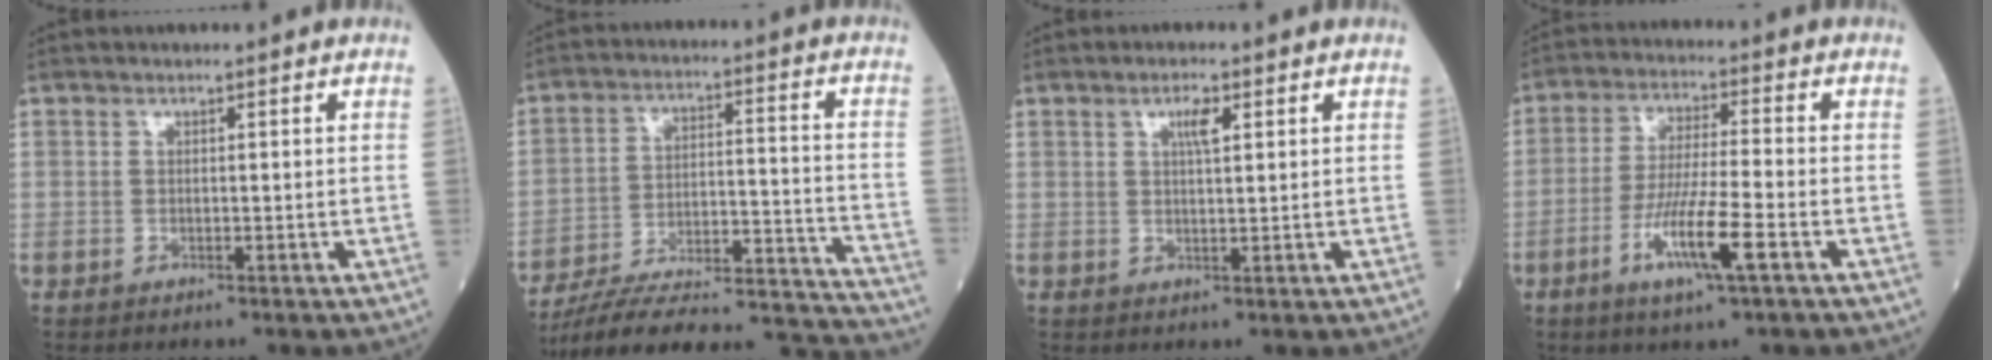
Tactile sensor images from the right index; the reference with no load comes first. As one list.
[{"total": 25.6, "force": [-24.0, 2.2, 8.7], "torque": [-0.085, 0.011, -0.343]}, {"total": 2.7, "force": [1.2, 0.5, 2.4], "torque": [-0.047, 0.002, 0.022]}, {"total": 9.4, "force": [-4.0, 0.2, 8.5], "torque": [-0.167, -0.012, -0.072]}]